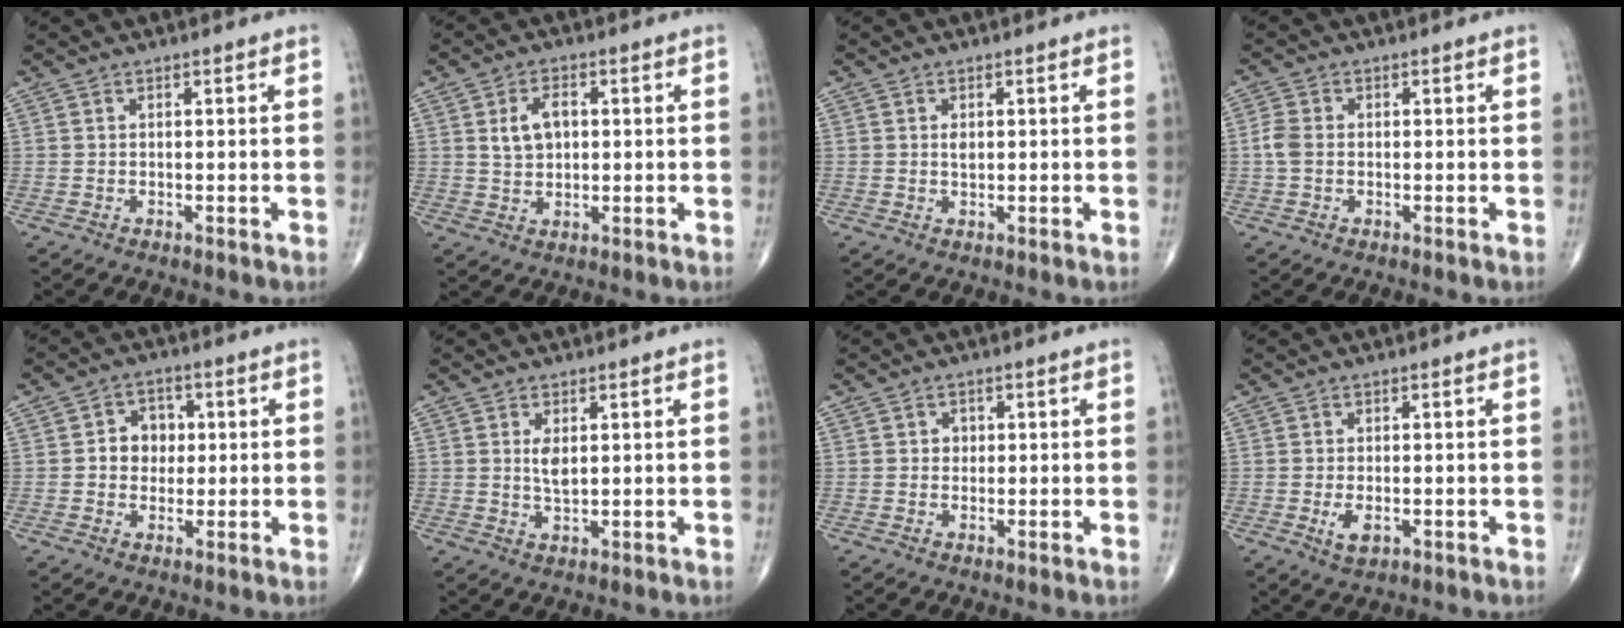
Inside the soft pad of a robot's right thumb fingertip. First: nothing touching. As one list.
[{"total": 5.6, "force": [1.2, 3.6, 4.1], "torque": [-0.062, 0.001, 0.021]}, {"total": 1.4, "force": [0.3, 0.9, 1.0], "torque": [-0.012, -0.002, 0.007]}, {"total": 2.9, "force": [-0.3, 2.1, 2.0], "torque": [-0.048, 0.005, -0.011]}, {"total": 5.9, "force": [0.6, 5.0, 3.1], "torque": [-0.012, 0.008, 0.003]}, {"total": 3.2, "force": [0.8, 1.6, 2.7], "torque": [-0.044, -0.010, 0.018]}, {"total": 1.5, "force": [0.3, 1.4, 0.6], "torque": [0.002, 0.002, 0.001]}, {"total": 3.3, "force": [-0.8, 1.8, 2.7], "torque": [-0.046, -0.006, -0.011]}]